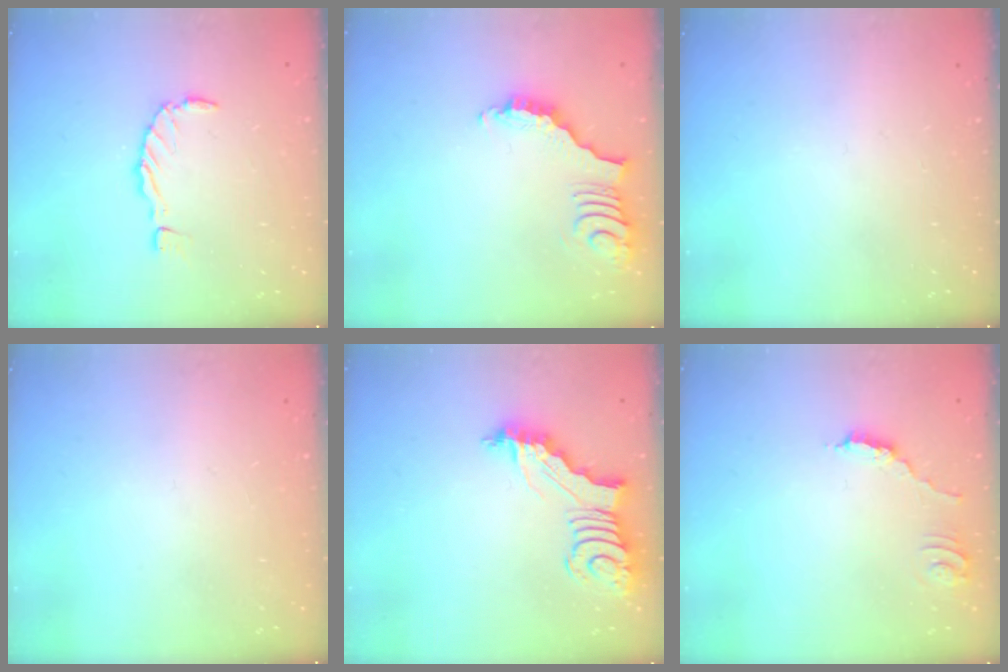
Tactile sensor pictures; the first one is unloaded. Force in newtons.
{"total": 3.8, "press": 3.7, "slide": 0.7}
{"total": 0.0}
{"total": 0.0}
{"total": 5.3, "press": 5.3, "slide": 0.5}
{"total": 2.0, "press": 2.0, "slide": 0.4}